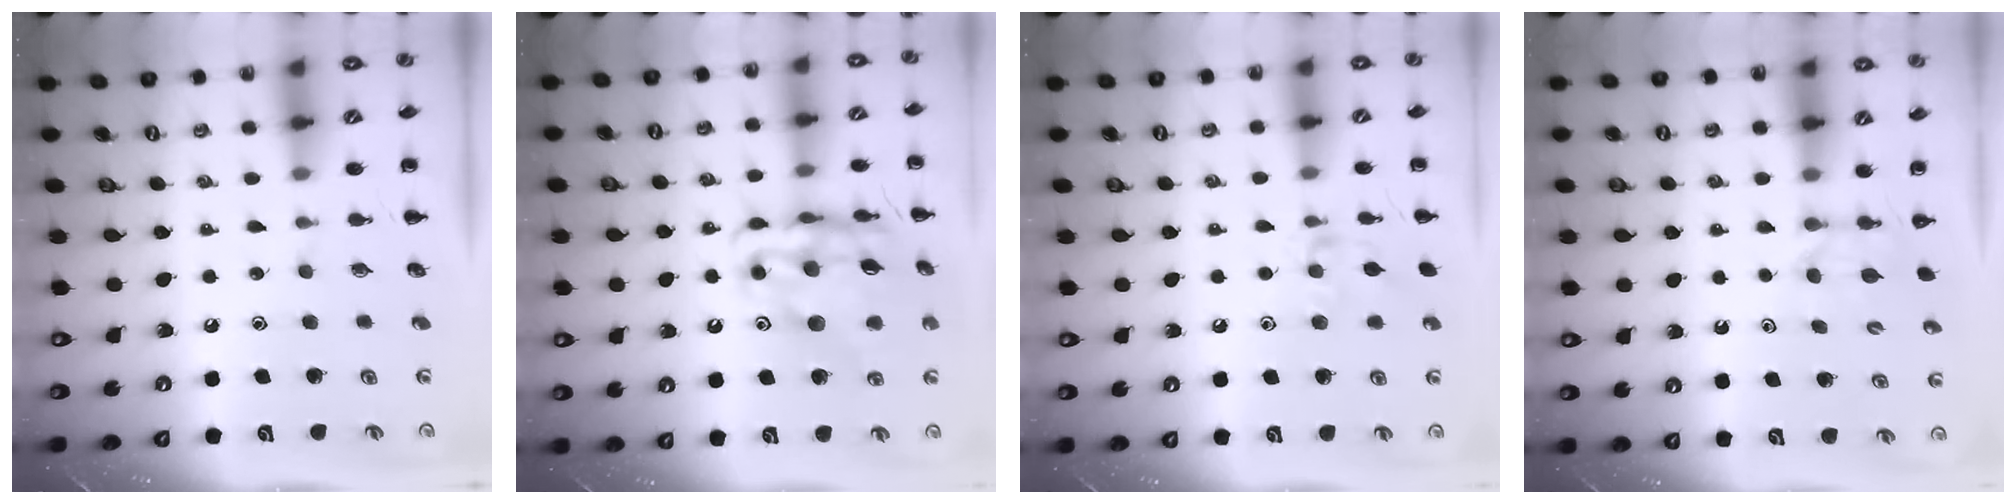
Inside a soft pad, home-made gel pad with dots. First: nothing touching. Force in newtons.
{"total": 17.3, "press": 17.1, "slide": 2.7}
{"total": 7.8, "press": 7.7, "slide": 1.3}
{"total": 3.3, "press": 3.1, "slide": 1.1}